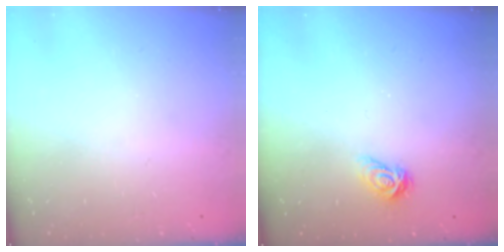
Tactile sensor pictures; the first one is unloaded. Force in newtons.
{"total": 3.8, "press": 3.8, "slide": 0.4}